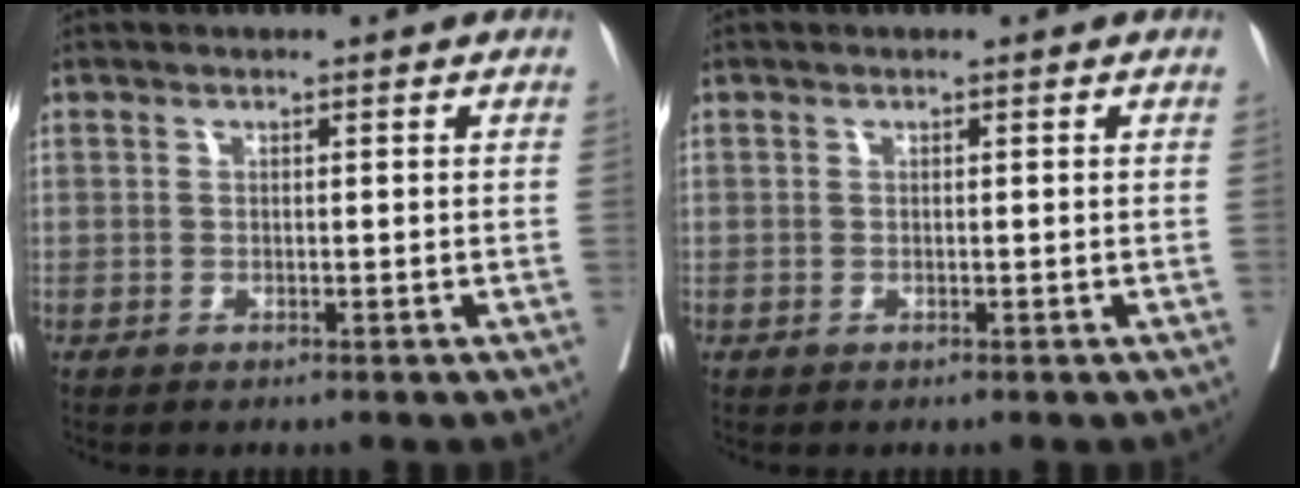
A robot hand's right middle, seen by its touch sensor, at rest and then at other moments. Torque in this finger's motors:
{"motor_torque": [0.00, 0.00, 0.00, -0.10]}